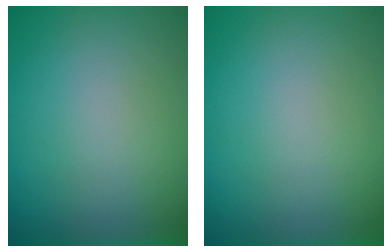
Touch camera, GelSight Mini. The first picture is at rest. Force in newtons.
{"total": 0.0}